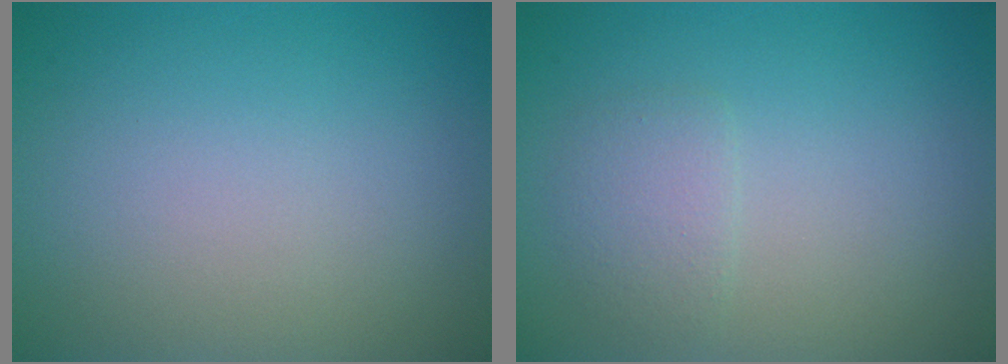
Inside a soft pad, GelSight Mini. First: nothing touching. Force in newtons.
{"total": 1.6, "press": 1.6, "slide": 0.0}